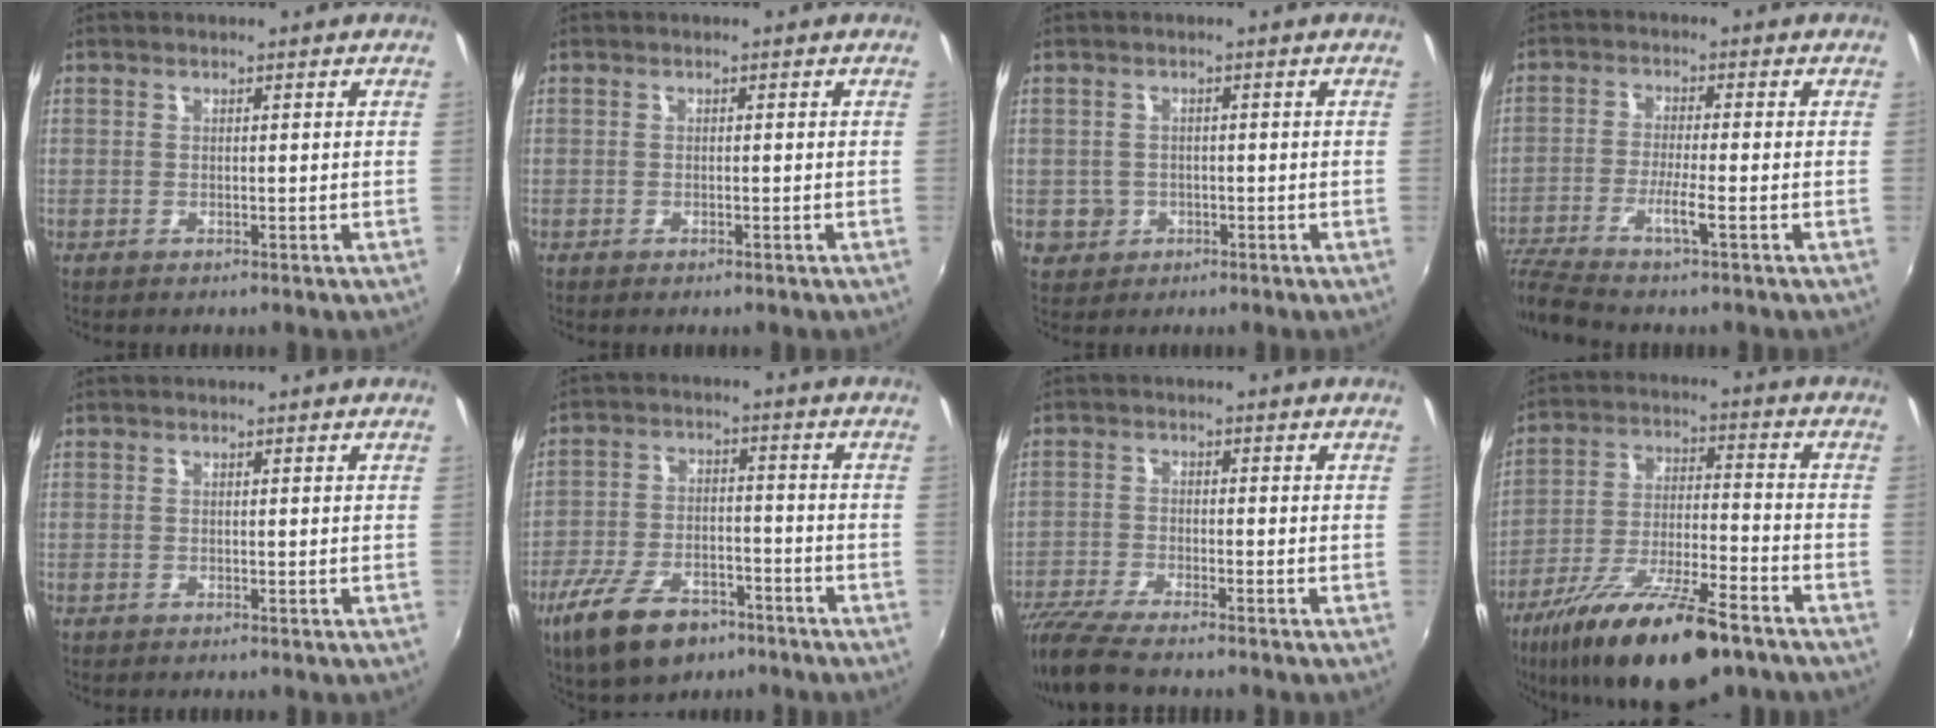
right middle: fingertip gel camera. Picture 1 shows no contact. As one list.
[{"total": 1.1, "force": [-0.8, 0.5, 0.5], "torque": [-0.010, -0.005, -0.014]}, {"total": 3.7, "force": [-0.9, 3.5, 0.9], "torque": [-0.026, 0.000, -0.009]}, {"total": 8.4, "force": [-5.7, -0.4, 6.2], "torque": [-0.135, -0.021, -0.104]}, {"total": 0.0}, {"total": 14.5, "force": [-9.3, 7.1, 8.6], "torque": [-0.192, -0.019, -0.160]}, {"total": 9.6, "force": [-8.3, 1.0, 4.6], "torque": [-0.118, -0.032, -0.154]}, {"total": 20.4, "force": [-14.3, 5.1, 13.7], "torque": [-0.254, -0.037, -0.241]}]